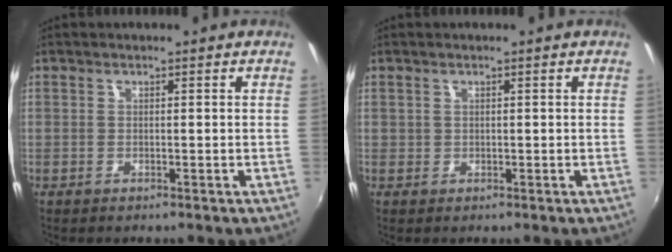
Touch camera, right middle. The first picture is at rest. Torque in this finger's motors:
{"motor_torque": [-0.19, 0.19, -0.05, -0.01]}